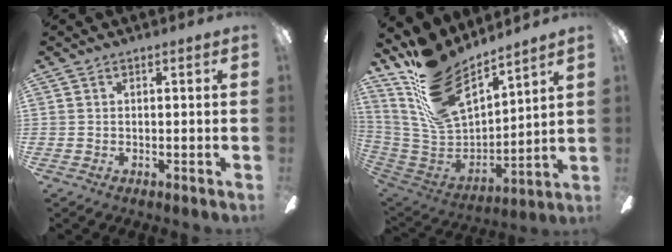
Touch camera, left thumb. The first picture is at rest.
{"total": 19.1, "force": [14.7, 7.7, 9.5], "torque": [-0.211, -0.109, 0.268]}